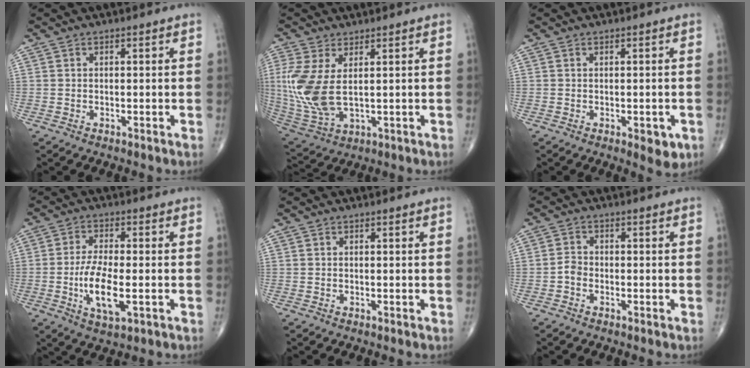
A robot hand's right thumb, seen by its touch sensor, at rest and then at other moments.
{"total": 12.3, "force": [1.6, 6.1, 10.6], "torque": [-0.255, -0.013, 0.049]}
{"total": 3.8, "force": [-1.3, 1.8, 3.1], "torque": [-0.027, -0.005, -0.010]}
{"total": 9.1, "force": [-2.1, 3.3, 8.2], "torque": [-0.161, -0.001, -0.037]}
{"total": 0.0}
{"total": 2.0, "force": [-1.0, 1.5, 1.0], "torque": [-0.014, 0.007, -0.024]}